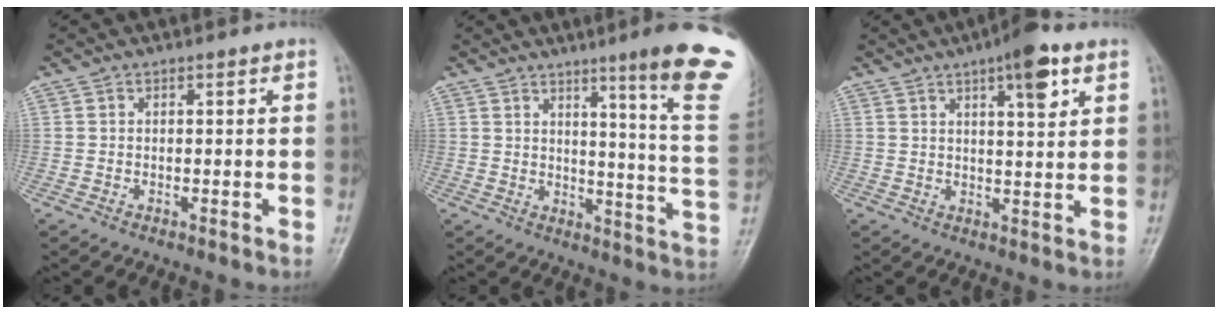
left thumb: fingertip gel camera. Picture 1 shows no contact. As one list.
[{"total": 16.6, "force": [9.8, 0.2, 13.4], "torque": [-0.153, -0.067, 0.117]}, {"total": 11.4, "force": [6.3, 3.0, 9.1], "torque": [-0.119, -0.026, 0.089]}]